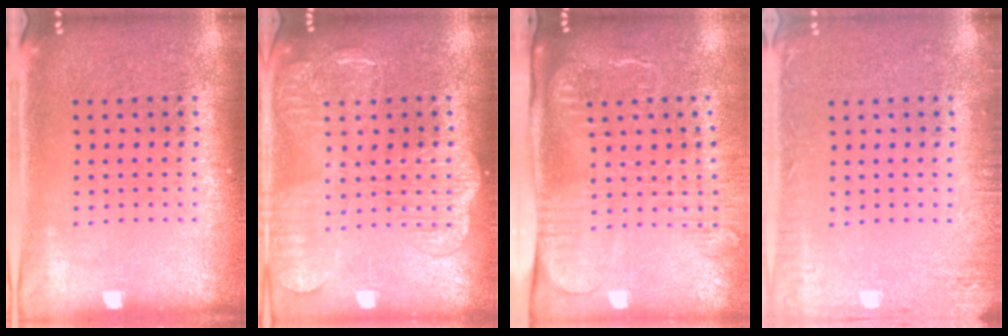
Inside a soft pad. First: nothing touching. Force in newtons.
{"total": 2.4, "press": 2.3, "slide": 0.5}
{"total": 2.6, "press": 2.0, "slide": 1.7}
{"total": 2.2, "press": 2.1, "slide": 0.3}